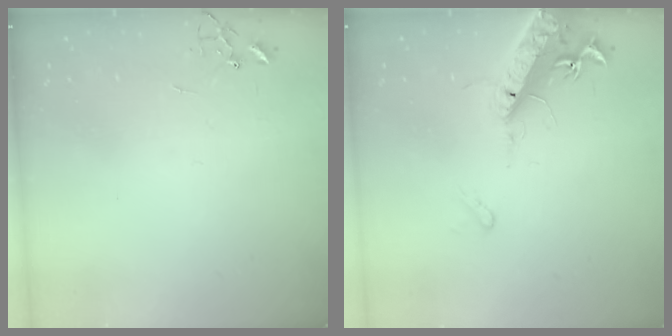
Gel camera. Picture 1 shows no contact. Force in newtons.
{"total": 16.9, "press": 16.5, "slide": 3.9}